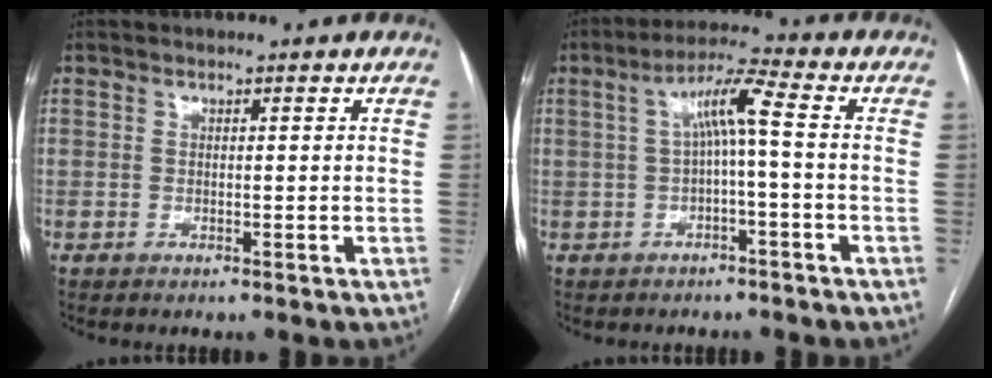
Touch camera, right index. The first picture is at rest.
{"total": 6.1, "force": [0.1, 0.2, 6.1], "torque": [-0.106, 0.029, 0.002]}